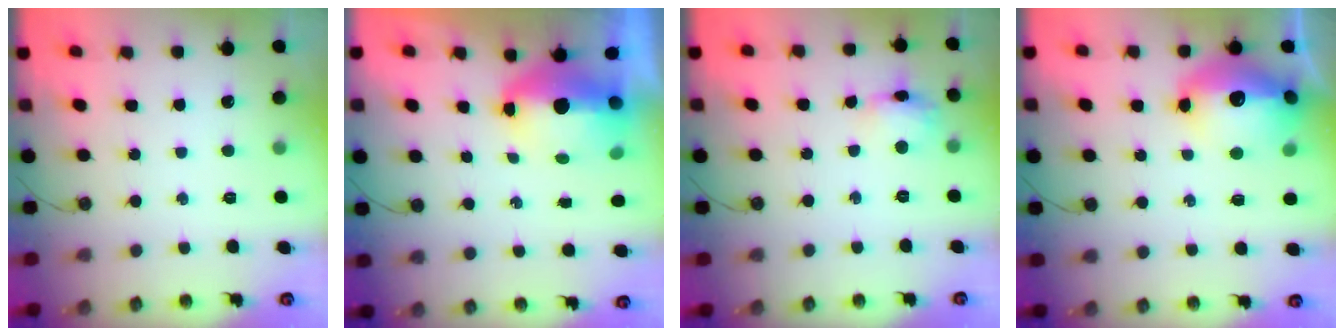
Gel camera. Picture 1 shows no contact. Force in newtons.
{"total": 8.2, "press": 8.2, "slide": 1.0}
{"total": 10.1, "press": 10.0, "slide": 0.5}
{"total": 18.2, "press": 18.1, "slide": 1.7}